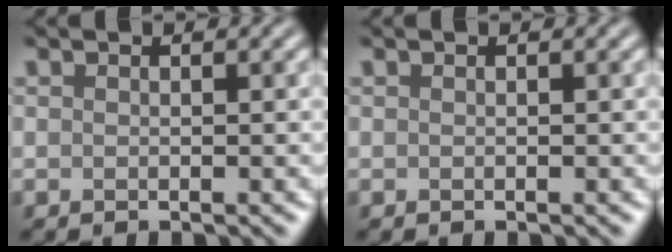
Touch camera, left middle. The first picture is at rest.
{"total": 0.0}